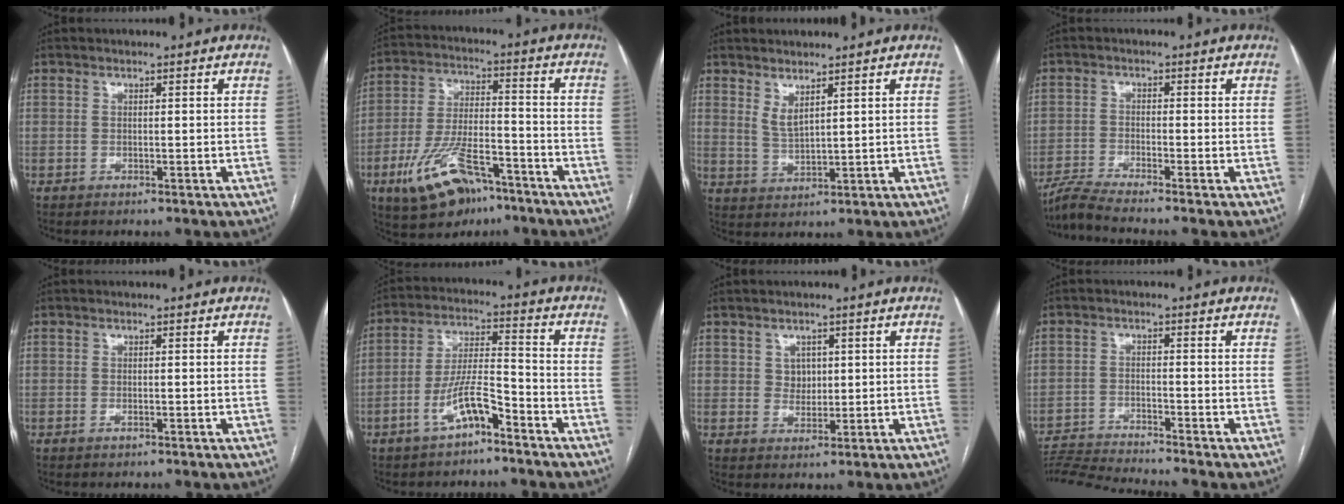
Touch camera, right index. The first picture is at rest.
{"total": 14.4, "force": [-8.5, 5.6, 10.2], "torque": [-0.201, 0.001, -0.140]}
{"total": 3.1, "force": [2.2, 0.6, 2.1], "torque": [-0.047, -0.014, 0.051]}
{"total": 5.6, "force": [-4.9, -1.4, 2.2], "torque": [-0.042, -0.019, -0.091]}
{"total": 0.9, "force": [-0.5, 0.4, 0.7], "torque": [-0.015, -0.001, -0.004]}
{"total": 8.2, "force": [-4.9, 2.0, 6.3], "torque": [-0.125, 0.010, -0.090]}
{"total": 2.8, "force": [0.9, 2.3, 1.3], "torque": [-0.017, -0.001, 0.018]}
{"total": 8.9, "force": [-8.4, -2.1, 1.9], "torque": [-0.027, -0.009, -0.151]}